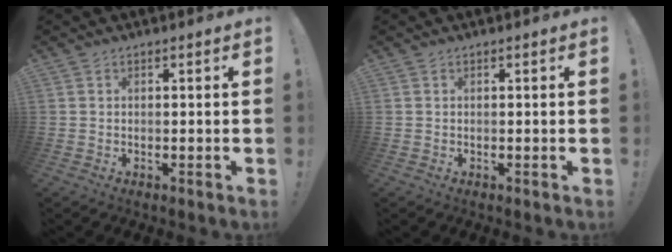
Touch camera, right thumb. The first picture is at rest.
{"total": 0.0}